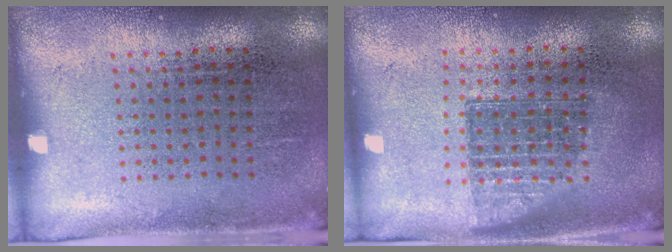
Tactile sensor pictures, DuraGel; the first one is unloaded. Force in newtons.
{"total": 1.3, "press": 1.1, "slide": 0.8}